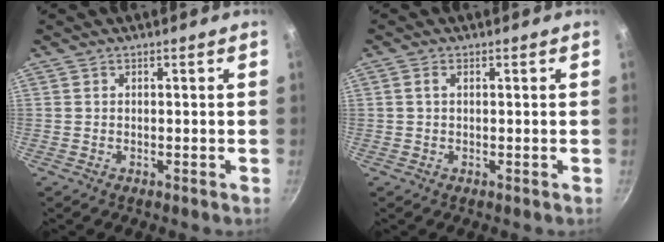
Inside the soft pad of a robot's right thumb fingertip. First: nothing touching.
{"total": 1.3, "force": [0.3, 0.7, 1.0], "torque": [-0.019, 0.005, 0.003]}